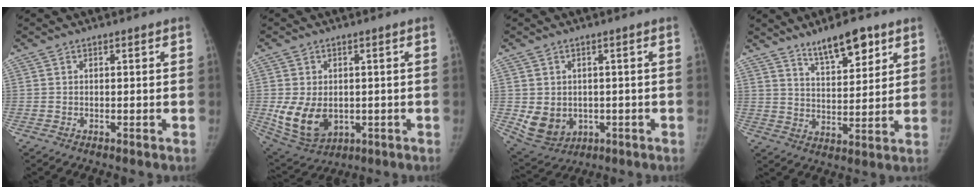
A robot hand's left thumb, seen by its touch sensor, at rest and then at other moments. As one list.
[{"total": 10.3, "force": [-1.0, 7.3, 7.1], "torque": [-0.118, -0.012, 0.004]}, {"total": 7.7, "force": [-0.6, 6.4, 4.2], "torque": [-0.061, -0.007, 0.016]}, {"total": 10.2, "force": [7.0, 3.5, 6.5], "torque": [-0.086, -0.042, 0.120]}]